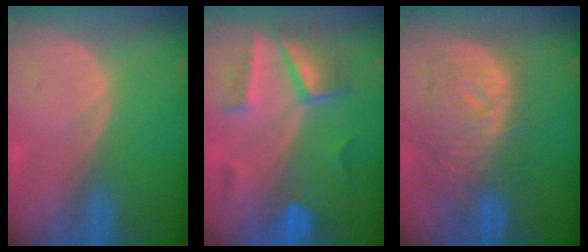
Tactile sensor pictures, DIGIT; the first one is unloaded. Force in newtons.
{"total": 7.4, "press": 7.2, "slide": 1.4}
{"total": 11.1, "press": 9.7, "slide": 5.3}